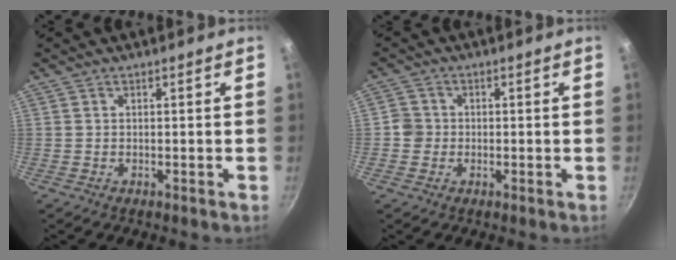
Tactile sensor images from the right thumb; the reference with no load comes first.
{"total": 3.0, "force": [-0.5, 2.9, 0.7], "torque": [0.005, 0.011, -0.015]}